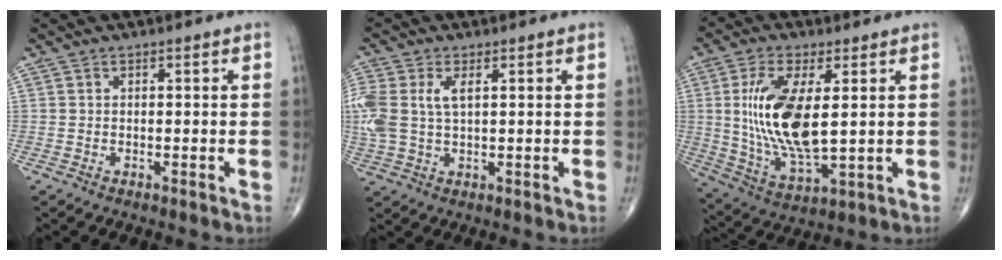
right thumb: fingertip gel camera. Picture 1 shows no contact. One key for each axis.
{"total": 9.5, "fx": 1.9, "fy": 5.3, "fz": 7.7, "tx": -0.204, "ty": 0.014, "tz": 0.043}
{"total": 16.1, "fx": 2.2, "fy": 6.5, "fz": 14.6, "tx": -0.291, "ty": -0.022, "tz": 0.051}